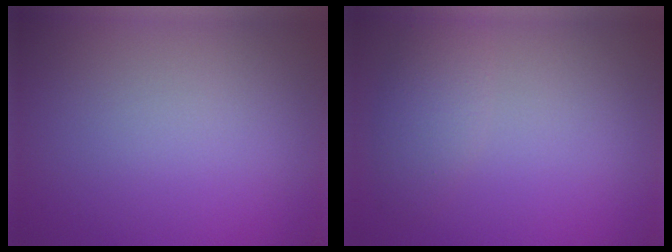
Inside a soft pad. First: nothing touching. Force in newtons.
{"total": 2.4, "press": 2.4, "slide": 0.1}